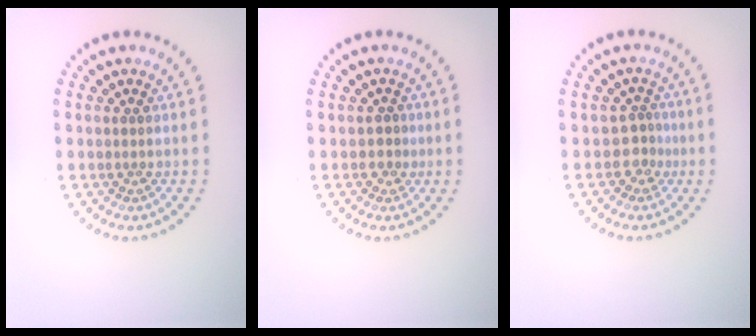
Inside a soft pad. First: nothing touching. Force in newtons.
{"total": 1.1, "press": 1.0, "slide": 0.5}
{"total": 1.8, "press": 1.1, "slide": 1.4}